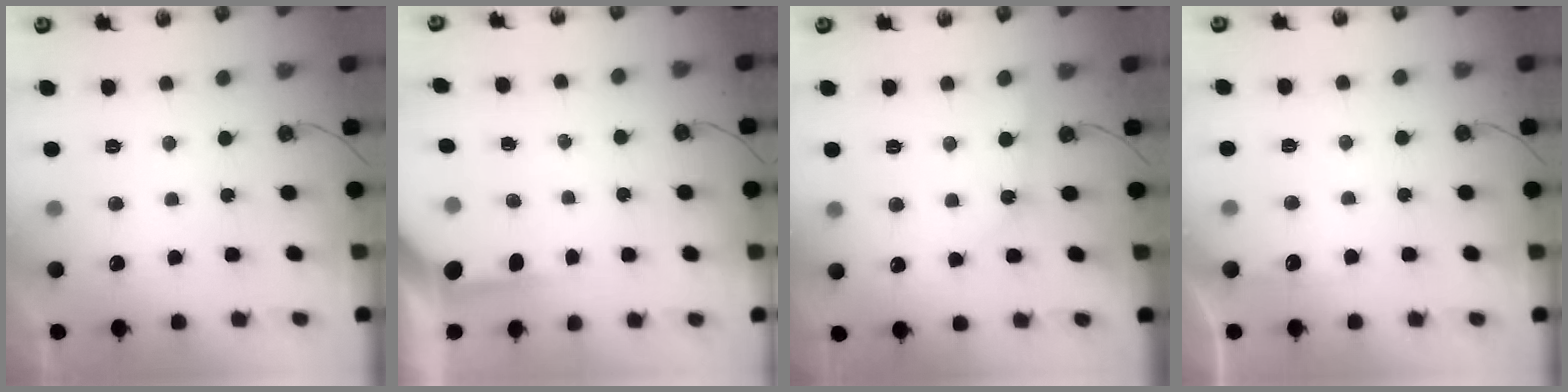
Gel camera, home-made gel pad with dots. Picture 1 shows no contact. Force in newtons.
{"total": 3.7, "press": 3.7, "slide": 0.4}
{"total": 2.2, "press": 2.2, "slide": 0.2}
{"total": 3.2, "press": 3.2, "slide": 0.4}